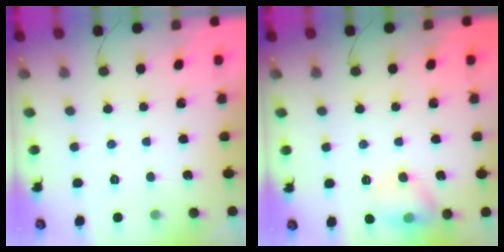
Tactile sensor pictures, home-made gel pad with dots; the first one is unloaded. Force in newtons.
{"total": 8.9, "press": 8.8, "slide": 1.2}